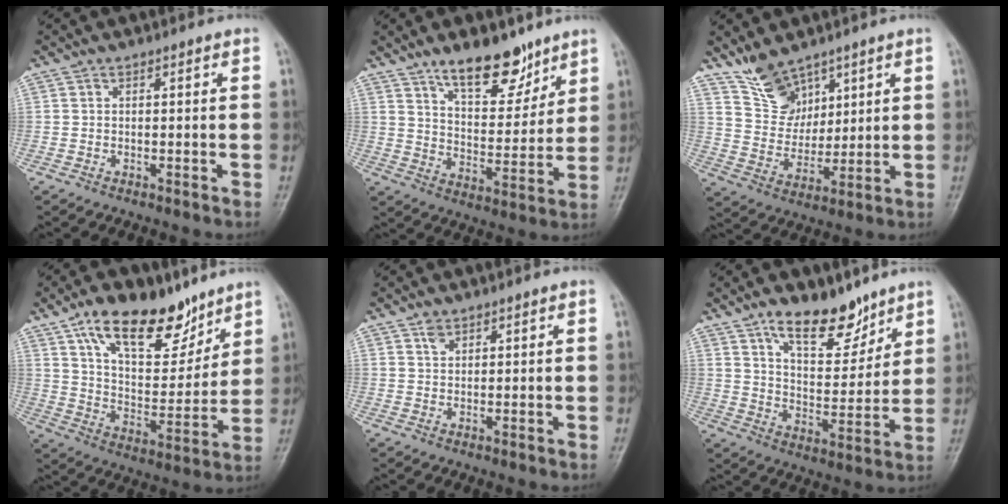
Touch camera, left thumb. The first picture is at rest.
{"total": 12.8, "force": [9.2, 5.5, 7.0], "torque": [-0.071, -0.068, 0.155]}
{"total": 8.5, "force": [6.5, 4.9, 2.5], "torque": [-0.018, -0.047, 0.136]}
{"total": 19.5, "force": [12.4, 9.4, 11.8], "torque": [-0.141, -0.062, 0.214]}
{"total": 1.7, "force": [1.1, 1.0, 0.7], "torque": [-0.004, -0.005, 0.021]}
{"total": 12.5, "force": [8.9, 5.6, 6.8], "torque": [-0.074, -0.067, 0.154]}